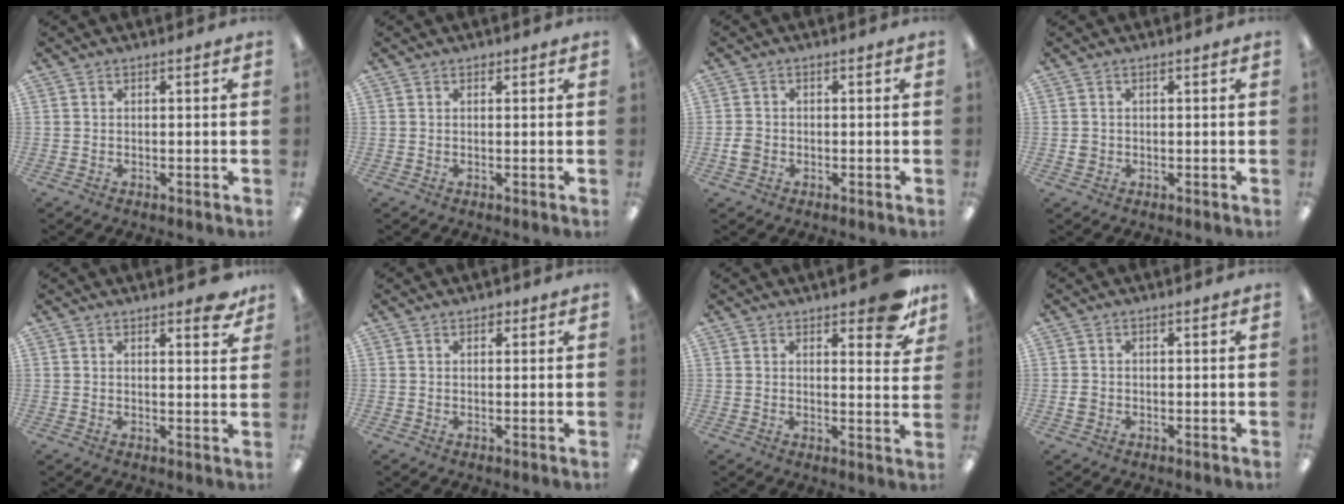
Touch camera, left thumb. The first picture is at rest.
{"total": 0.7, "force": [0.6, 0.3, 0.1], "torque": [0.005, -0.002, 0.009]}
{"total": 2.3, "force": [-0.6, 2.0, 1.1], "torque": [-0.019, 0.004, -0.011]}
{"total": 1.5, "force": [0.2, 1.5, 0.5], "torque": [-0.002, 0.002, -0.001]}
{"total": 4.5, "force": [3.6, 1.2, 2.5], "torque": [-0.026, -0.020, 0.058]}
{"total": 1.6, "force": [1.3, 0.8, 0.6], "torque": [-0.005, -0.003, 0.022]}
{"total": 9.4, "force": [6.9, 3.3, 5.5], "torque": [-0.051, -0.046, 0.114]}
{"total": 1.2, "force": [-0.1, 1.1, 0.5], "torque": [-0.010, 0.004, -0.002]}